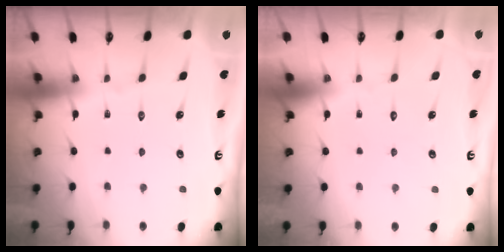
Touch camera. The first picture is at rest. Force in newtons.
{"total": 1.6, "press": 1.6, "slide": 0.1}